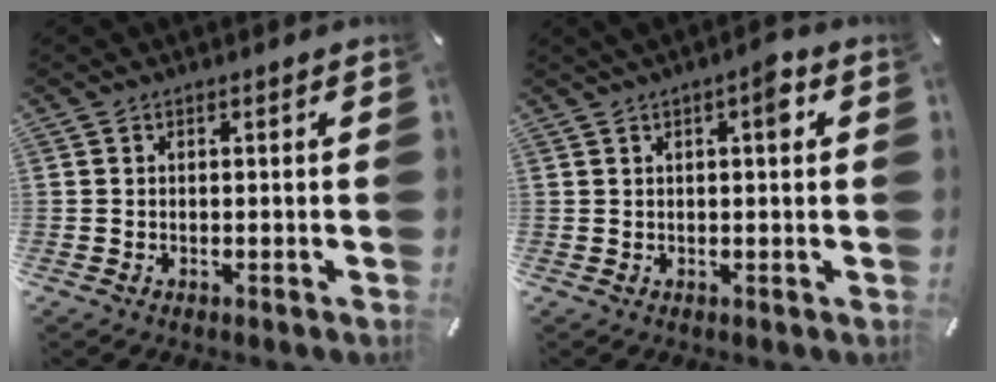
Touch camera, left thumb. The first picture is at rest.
{"total": 4.5, "force": [1.6, 1.5, 4.0], "torque": [-0.050, -0.002, 0.016]}